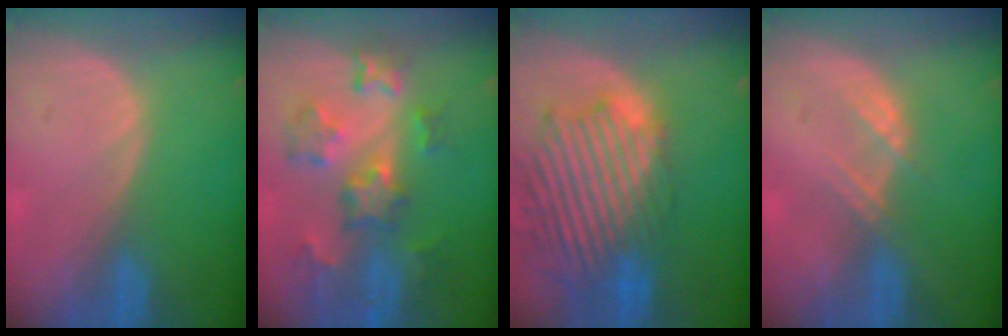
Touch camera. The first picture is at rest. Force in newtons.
{"total": 8.9, "press": 7.9, "slide": 4.2}
{"total": 13.9, "press": 11.9, "slide": 7.2}
{"total": 2.3, "press": 2.3, "slide": 0.2}